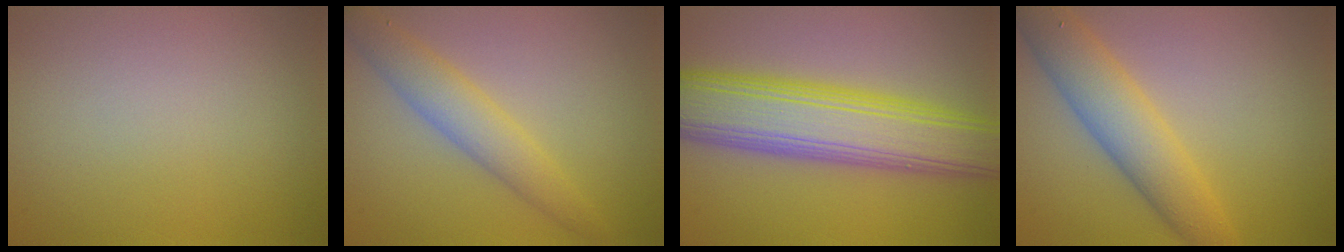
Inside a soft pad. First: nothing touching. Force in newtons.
{"total": 2.6, "press": 2.6, "slide": 0.0}
{"total": 9.2, "press": 9.2, "slide": 0.4}
{"total": 5.3, "press": 5.3, "slide": 0.2}